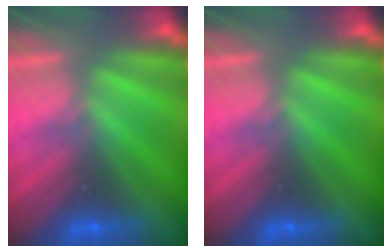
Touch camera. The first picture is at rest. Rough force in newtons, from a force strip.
{"total": 0.0}